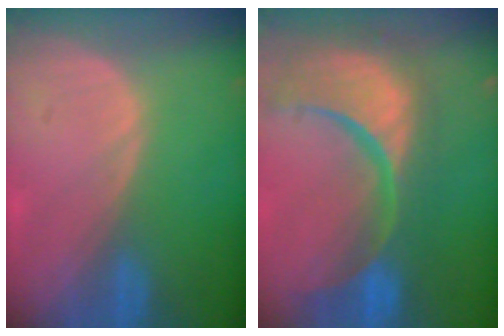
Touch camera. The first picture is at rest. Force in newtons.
{"total": 15.4, "press": 12.2, "slide": 9.5}